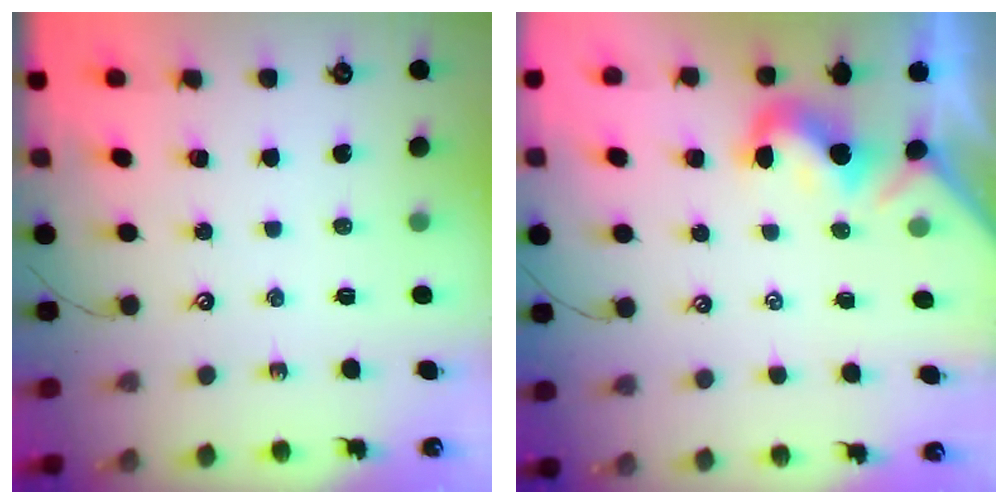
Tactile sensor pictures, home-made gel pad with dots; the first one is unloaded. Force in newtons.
{"total": 0.7, "press": 0.7, "slide": 0.3}